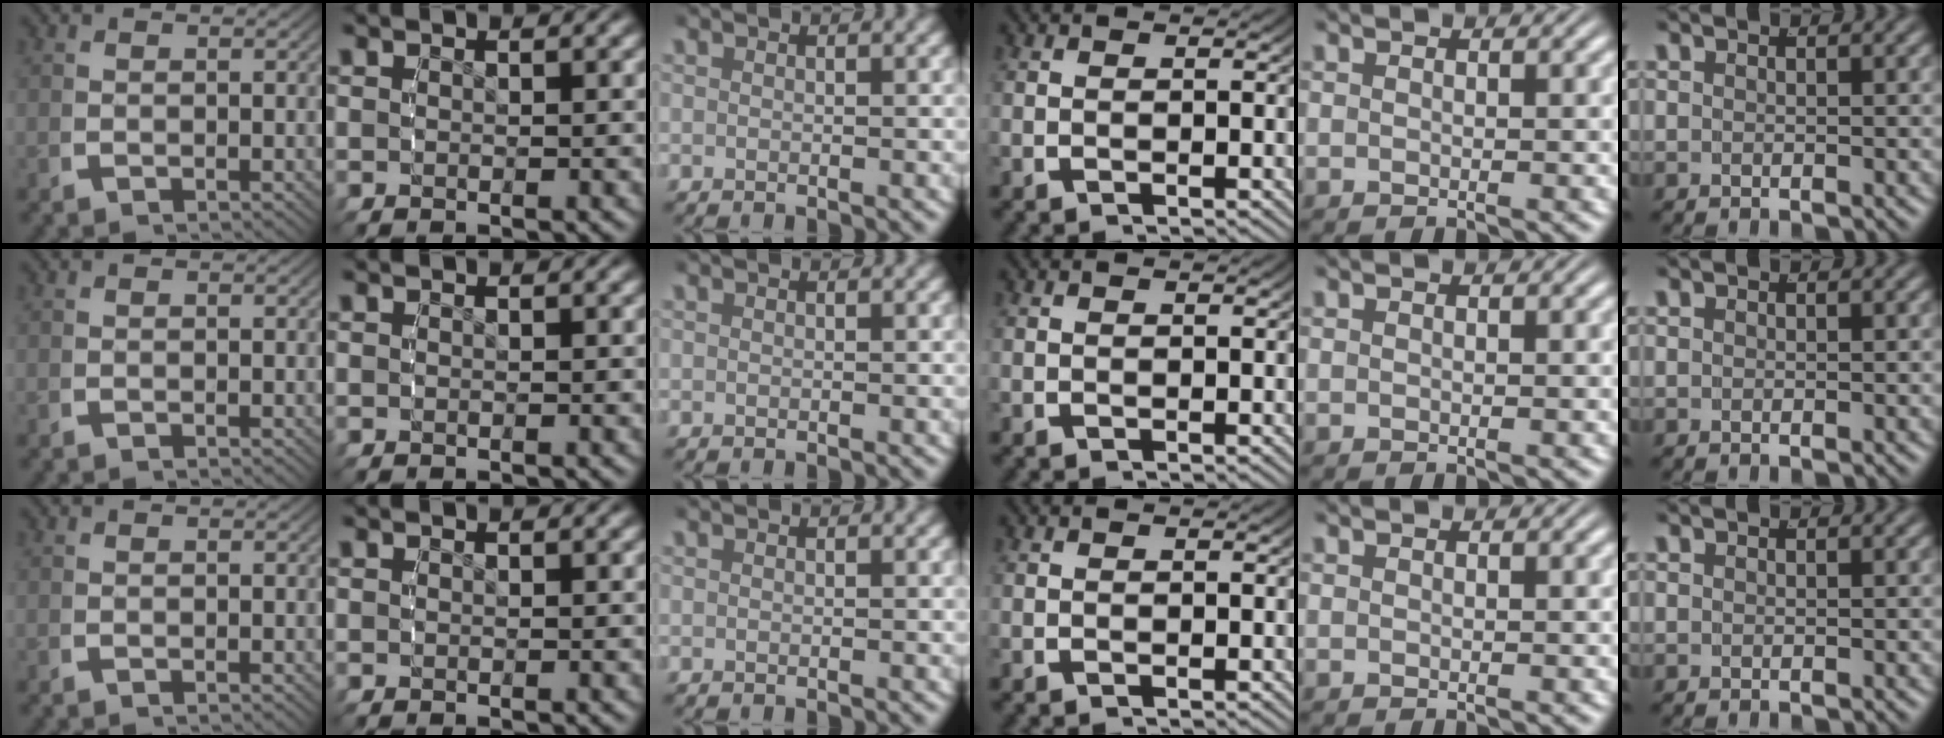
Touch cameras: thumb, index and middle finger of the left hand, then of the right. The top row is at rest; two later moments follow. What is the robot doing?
{"motion": "reach", "object": "backpack"}